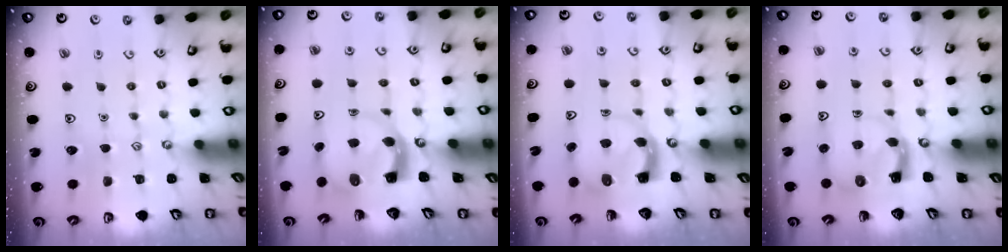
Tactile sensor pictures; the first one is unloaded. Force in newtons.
{"total": 3.9, "press": 3.9, "slide": 0.6}
{"total": 3.6, "press": 3.6, "slide": 0.5}
{"total": 3.8, "press": 3.8, "slide": 0.7}